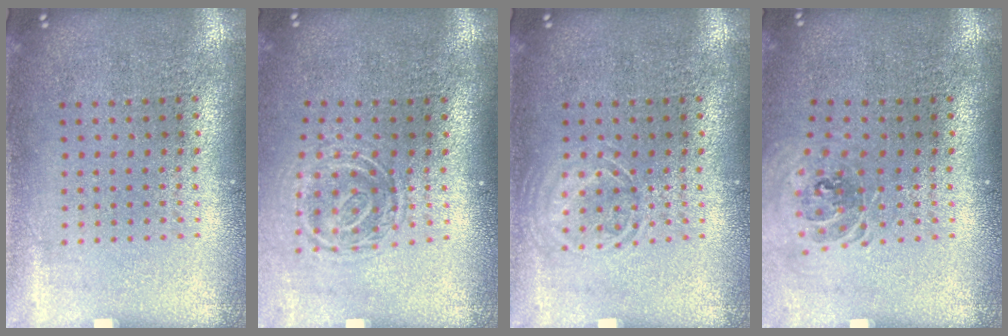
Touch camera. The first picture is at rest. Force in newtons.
{"total": 1.7, "press": 1.2, "slide": 1.1}
{"total": 1.6, "press": 1.6, "slide": 0.2}
{"total": 0.9, "press": 0.8, "slide": 0.2}